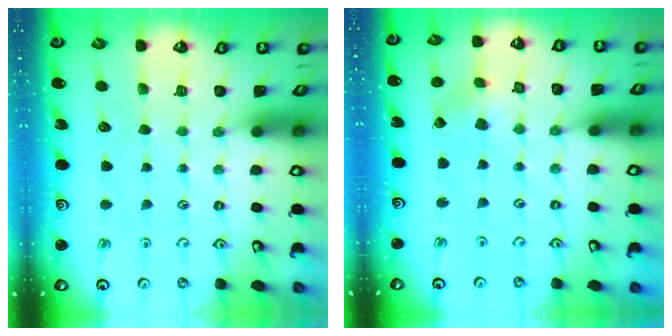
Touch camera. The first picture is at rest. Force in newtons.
{"total": 2.5, "press": 2.5, "slide": 0.3}